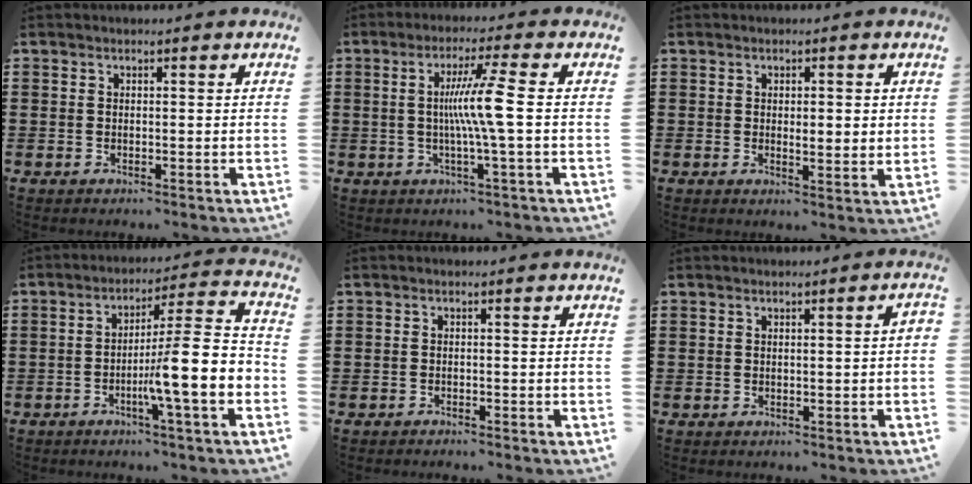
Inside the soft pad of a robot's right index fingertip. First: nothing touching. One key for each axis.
{"total": 7.9, "fx": -0.1, "fy": -1.0, "fz": 7.8, "tx": -0.151, "ty": -0.009, "tz": -0.014}
{"total": 1.9, "fx": 0.4, "fy": 0.4, "fz": 1.8, "tx": -0.033, "ty": 0.003, "tz": 0.006}
{"total": 10.0, "fx": -3.3, "fy": -0.3, "fz": 9.5, "tx": -0.146, "ty": -0.031, "tz": -0.067}
{"total": 0.9, "fx": -0.9, "fy": 0.0, "fz": 0.0, "tx": -0.002, "ty": -0.001, "tz": -0.020}
{"total": 0.9, "fx": -0.2, "fy": -0.1, "fz": 0.9, "tx": -0.014, "ty": -0.006, "tz": -0.003}